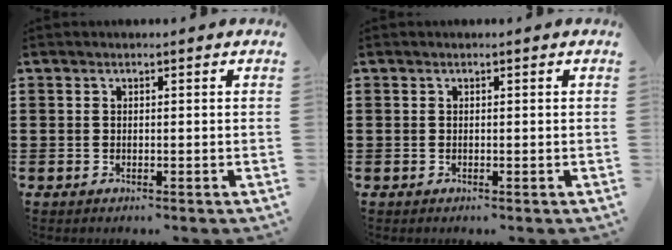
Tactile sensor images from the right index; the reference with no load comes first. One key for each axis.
{"total": 0.0}